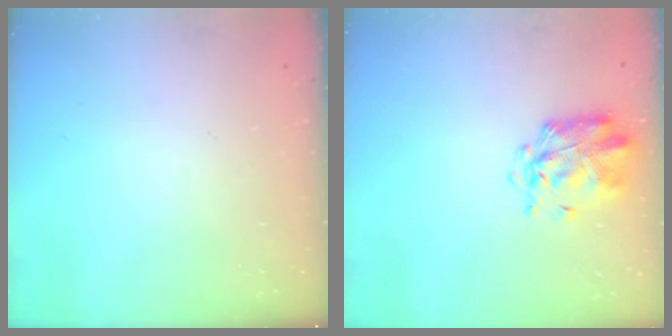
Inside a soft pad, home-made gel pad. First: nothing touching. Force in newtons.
{"total": 2.9, "press": 2.8, "slide": 0.8}